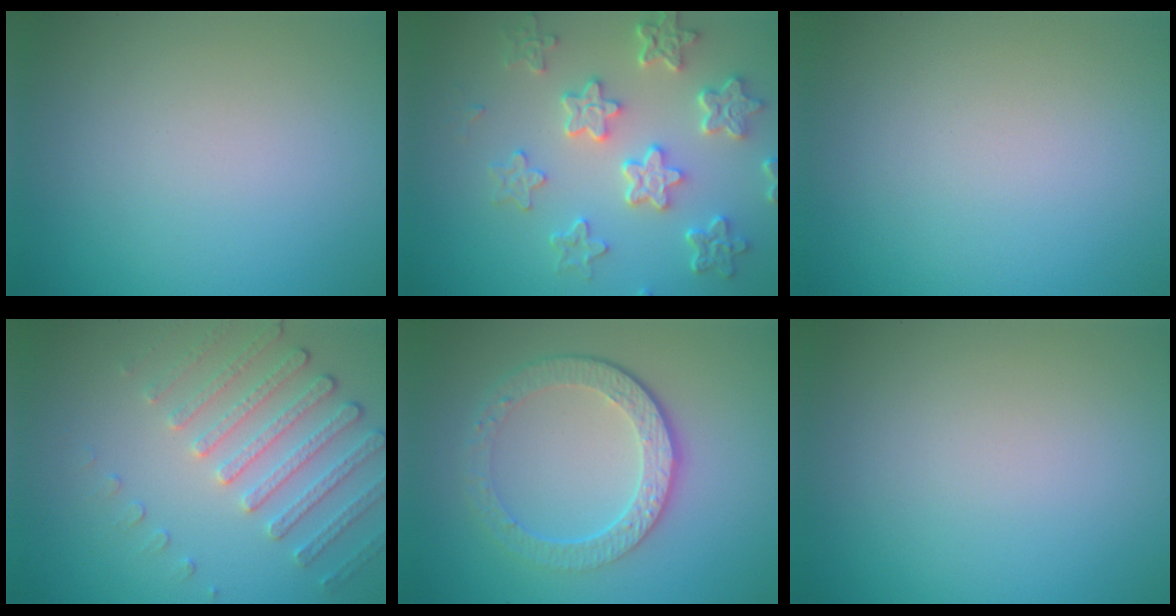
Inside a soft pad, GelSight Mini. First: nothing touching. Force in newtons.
{"total": 6.0, "press": 4.6, "slide": 4.0}
{"total": 0.0}
{"total": 4.7, "press": 3.5, "slide": 3.1}
{"total": 4.8, "press": 3.4, "slide": 3.3}
{"total": 0.0}